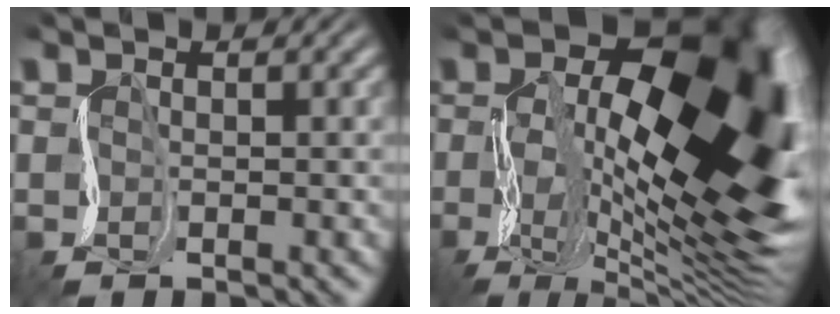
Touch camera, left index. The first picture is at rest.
{"total": 17.5, "force": [0.8, 8.3, 15.4], "torque": [-0.260, 0.000, 0.022]}